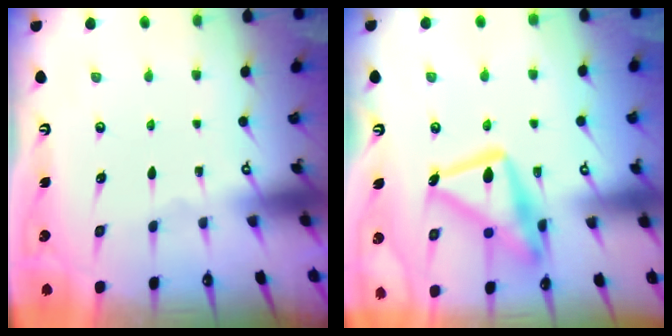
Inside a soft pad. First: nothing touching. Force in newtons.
{"total": 19.2, "press": 19.2, "slide": 1.4}